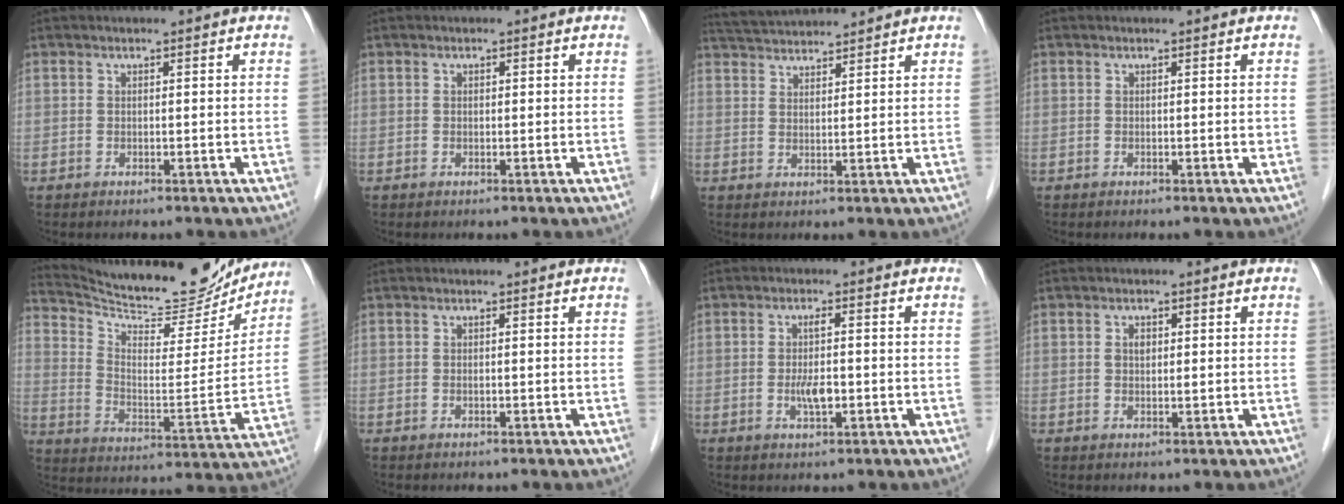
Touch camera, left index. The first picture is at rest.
{"total": 0.0}
{"total": 6.7, "force": [6.5, 0.1, 1.5], "torque": [-0.036, 0.035, 0.114]}
{"total": 0.0}
{"total": 21.2, "force": [19.8, 3.8, 6.5], "torque": [-0.114, -0.043, 0.289]}
{"total": 0.0}
{"total": 3.3, "force": [-0.8, 0.8, 3.1], "torque": [-0.066, -0.002, -0.011]}
{"total": 1.9, "force": [0.5, 1.1, 1.5], "torque": [-0.030, 0.004, 0.009]}